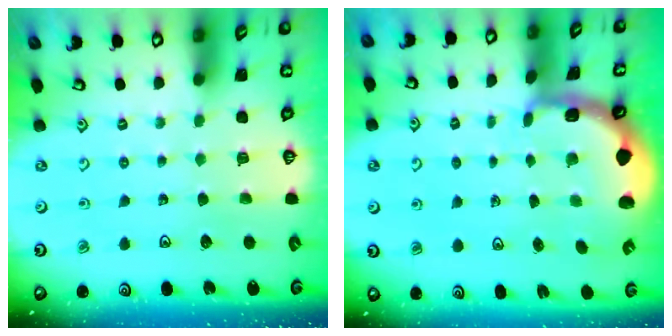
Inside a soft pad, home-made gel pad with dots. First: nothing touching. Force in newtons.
{"total": 2.3, "press": 2.2, "slide": 0.7}